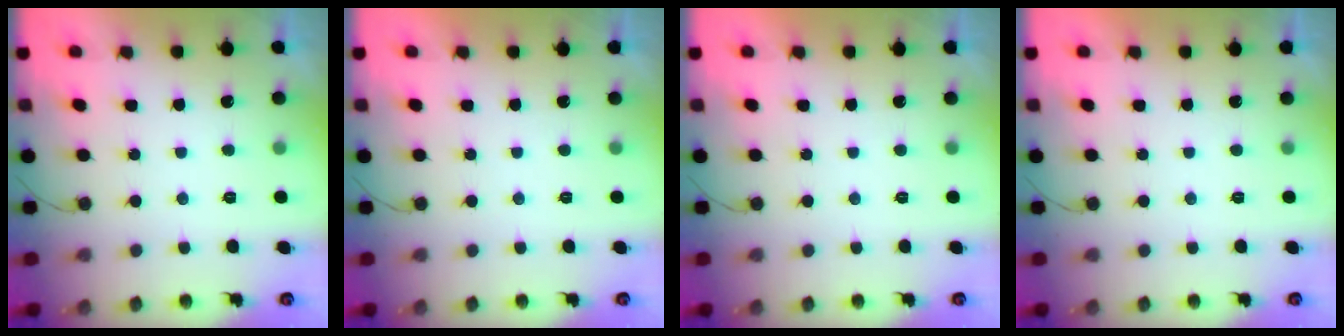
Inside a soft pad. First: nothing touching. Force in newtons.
{"total": 1.7, "press": 1.7, "slide": 0.0}
{"total": 1.7, "press": 1.7, "slide": 0.0}
{"total": 1.8, "press": 1.8, "slide": 0.0}